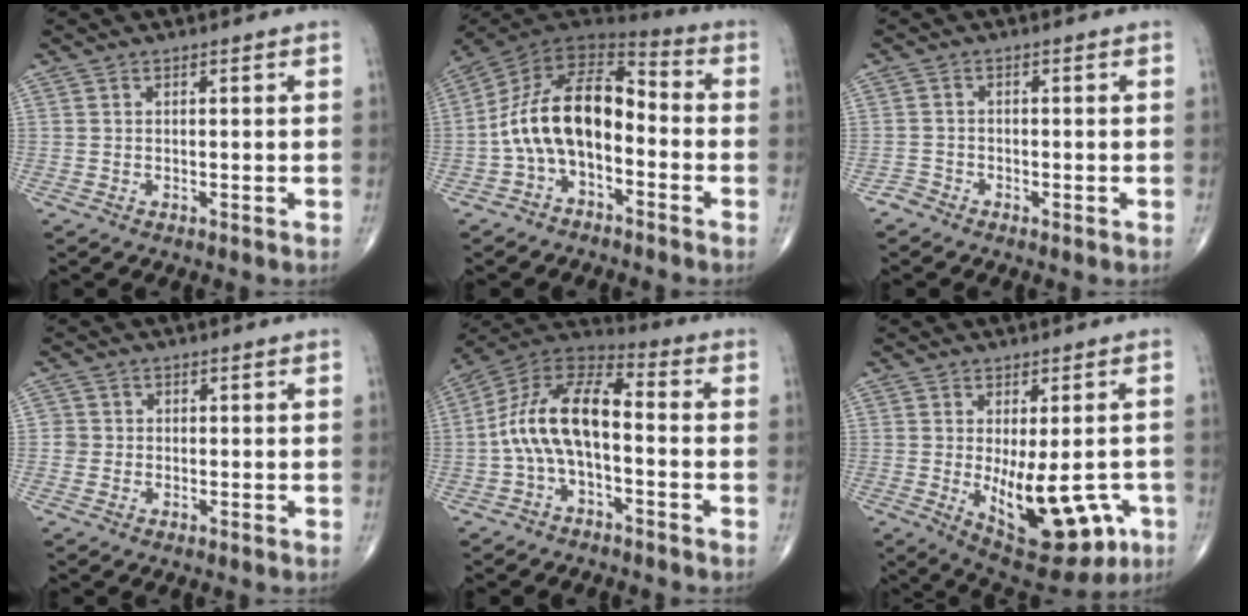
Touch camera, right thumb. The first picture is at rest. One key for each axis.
{"total": 15.1, "fx": -3.0, "fy": 8.5, "fz": 12.1, "tx": -0.205, "ty": 0.069, "tz": -0.064}
{"total": 1.4, "fx": -1.3, "fy": 0.7, "fz": -0.2, "tx": 0.006, "ty": -0.001, "tz": -0.030}
{"total": 1.8, "fx": -0.2, "fy": 1.8, "fz": 0.1, "tx": 0.012, "ty": 0.007, "tz": -0.007}
{"total": 13.3, "fx": -1.9, "fy": 6.3, "fz": 11.6, "tx": -0.217, "ty": 0.053, "tz": -0.046}
{"total": 15.5, "fx": -4.0, "fy": 7.0, "fz": 13.3, "tx": -0.164, "ty": -0.015, "tz": -0.034}